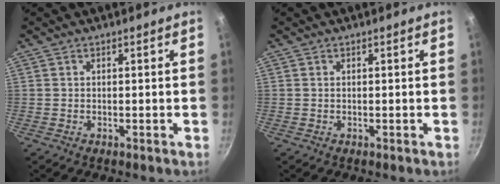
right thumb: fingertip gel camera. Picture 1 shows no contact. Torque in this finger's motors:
{"motor_torque": [0.25, 0.00, -0.30, -0.16, -0.05]}